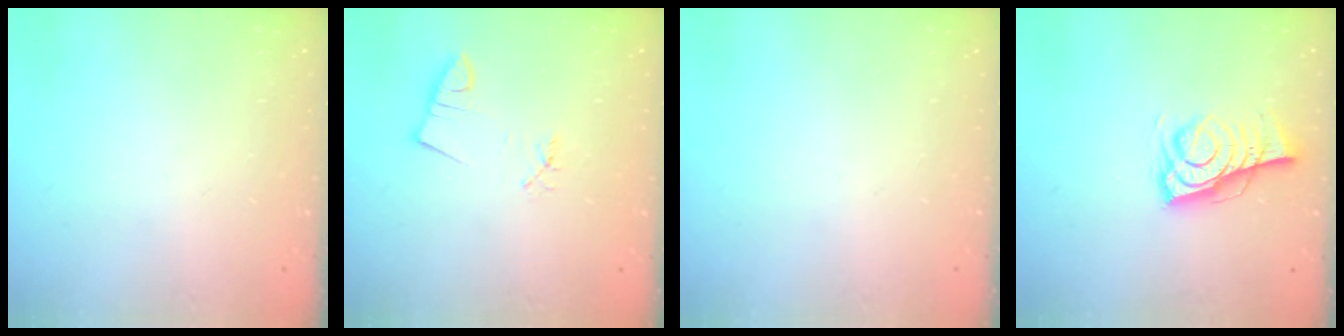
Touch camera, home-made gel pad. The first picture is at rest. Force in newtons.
{"total": 1.1, "press": 1.1, "slide": 0.0}
{"total": 0.0}
{"total": 9.0, "press": 8.7, "slide": 2.4}